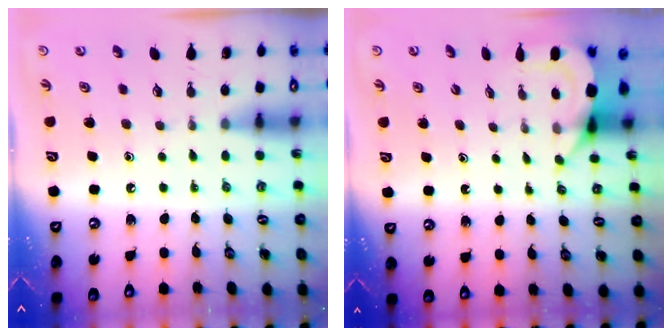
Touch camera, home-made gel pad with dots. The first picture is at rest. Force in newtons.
{"total": 4.7, "press": 4.7, "slide": 0.5}